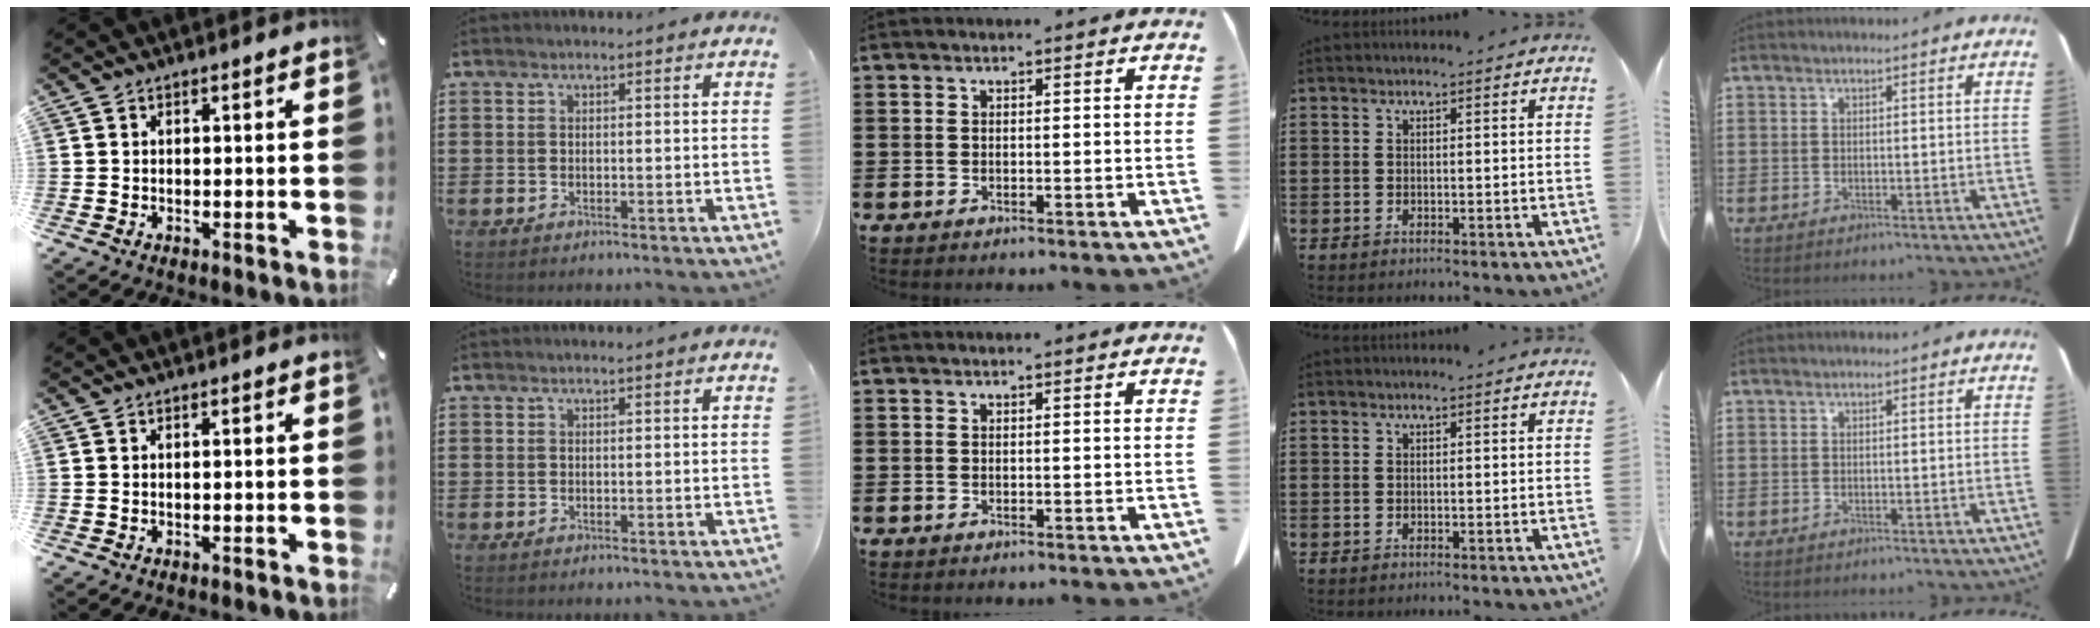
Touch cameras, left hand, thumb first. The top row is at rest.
{}